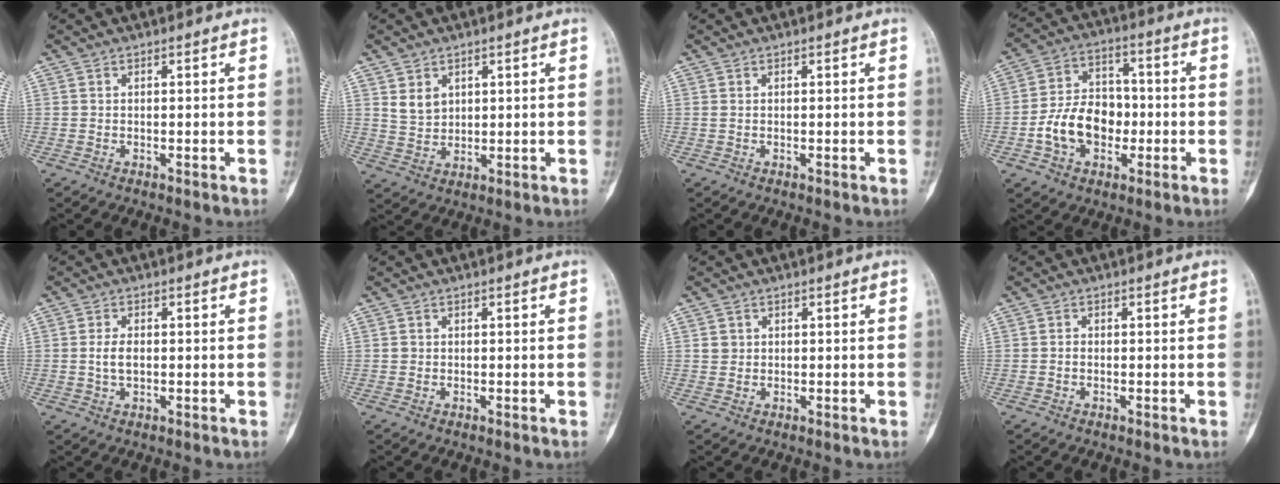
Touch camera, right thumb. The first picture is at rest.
{"total": 4.3, "force": [1.9, 3.2, 2.1], "torque": [-0.024, -0.017, 0.044]}
{"total": 0.0}
{"total": 12.4, "force": [-2.8, 8.9, 8.1], "torque": [-0.118, 0.033, -0.054]}
{"total": 3.0, "force": [-0.1, 1.7, 2.5], "torque": [-0.050, 0.002, -0.002]}
{"total": 0.7, "force": [0.0, 0.7, 0.2], "torque": [0.000, 0.002, 0.002]}
{"total": 1.6, "force": [0.4, 1.5, 0.4], "torque": [0.002, 0.000, 0.007]}
{"total": 0.6, "force": [-0.2, 0.4, 0.3], "torque": [-0.005, 0.002, -0.007]}